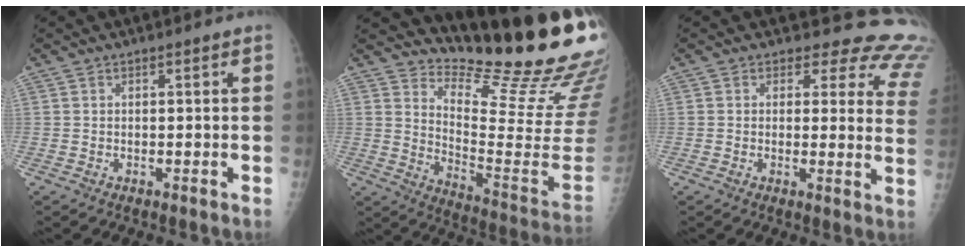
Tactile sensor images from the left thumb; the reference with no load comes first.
{"total": 21.7, "force": [18.9, 2.4, 10.4], "torque": [-0.128, -0.197, 0.264]}
{"total": 13.6, "force": [12.3, 5.4, 2.2], "torque": [0.026, -0.096, 0.095]}